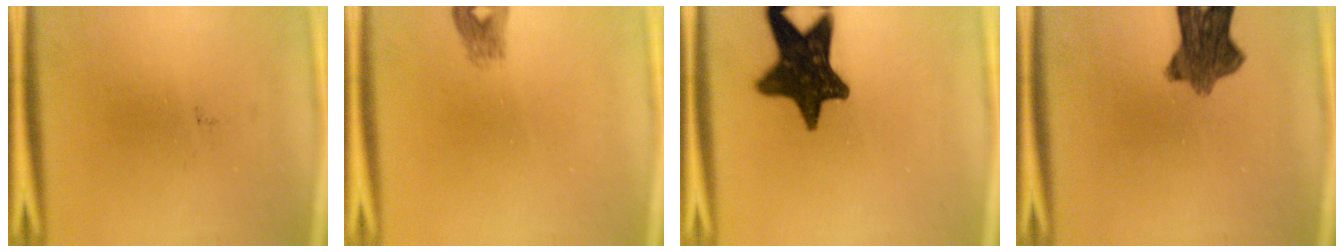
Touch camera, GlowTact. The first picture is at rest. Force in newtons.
{"total": 1.8}
{"total": 14.6}
{"total": 8.6}